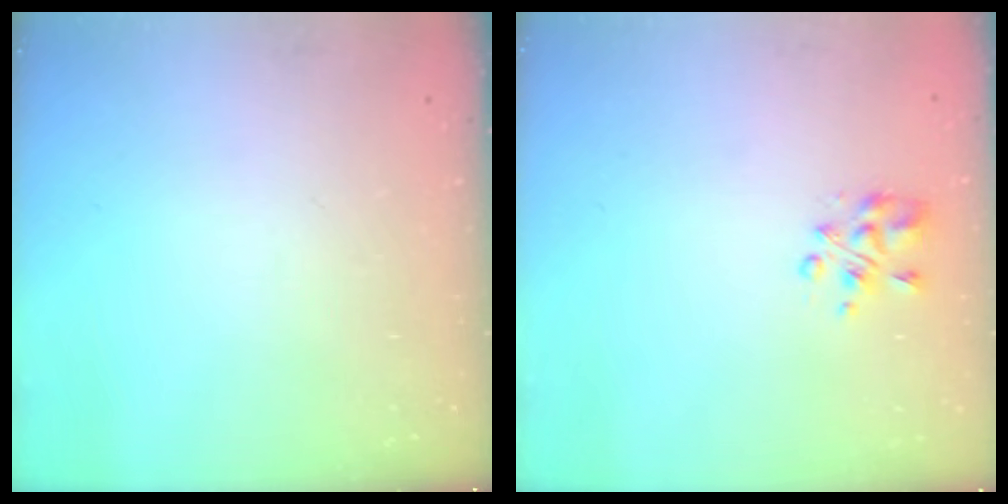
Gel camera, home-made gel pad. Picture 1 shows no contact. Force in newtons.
{"total": 4.4, "press": 4.4, "slide": 0.6}